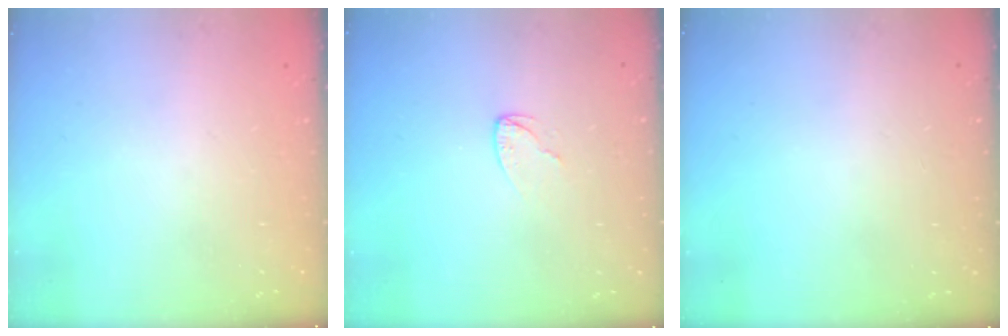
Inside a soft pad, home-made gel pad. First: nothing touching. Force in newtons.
{"total": 3.0, "press": 3.0, "slide": 0.3}
{"total": 0.0}